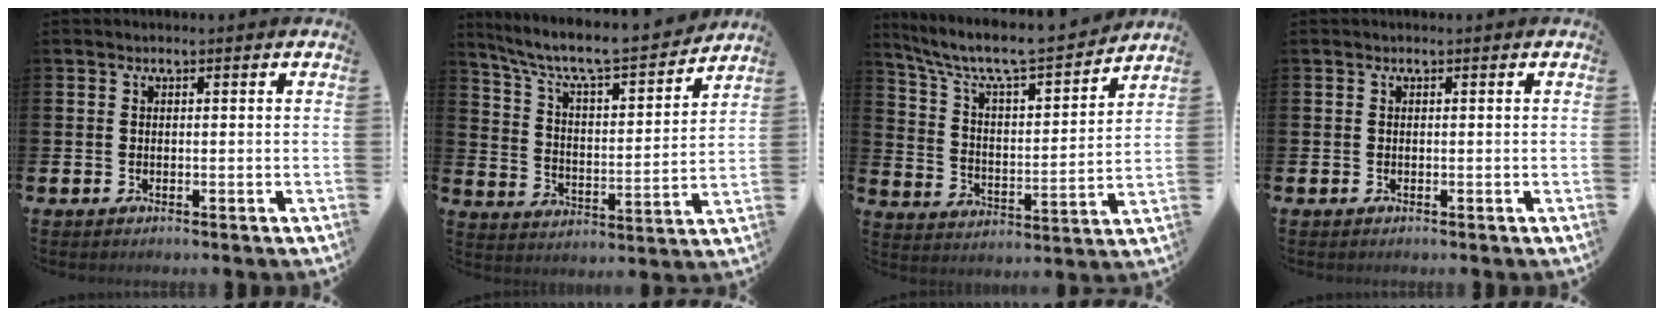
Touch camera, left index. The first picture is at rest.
{"total": 8.6, "force": [7.7, 1.5, 3.4], "torque": [-0.104, -0.053, 0.128]}
{"total": 8.4, "force": [7.6, 1.5, 3.4], "torque": [-0.102, -0.051, 0.125]}
{"total": 0.0}